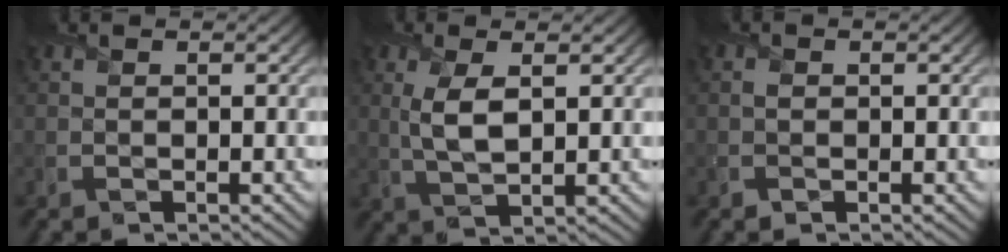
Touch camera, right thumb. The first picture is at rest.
{"total": 4.5, "force": [1.0, 1.8, 4.0], "torque": [-0.093, -0.001, 0.024]}
{"total": 0.5, "force": [0.0, 0.5, 0.2], "torque": [-0.002, -0.003, -0.002]}